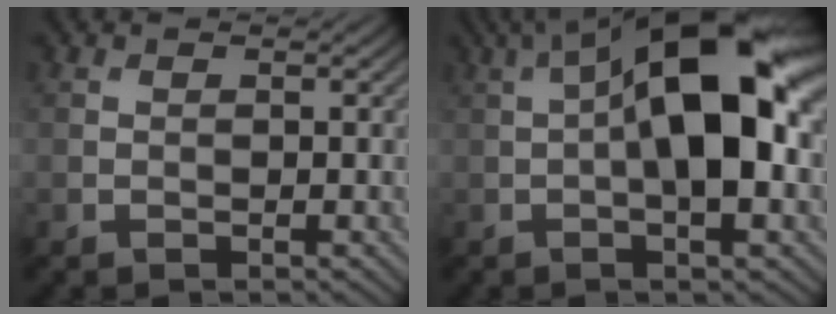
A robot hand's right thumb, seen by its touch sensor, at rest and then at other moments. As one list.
[{"total": 15.5, "force": [1.7, 6.1, 14.2], "torque": [-0.228, 0.031, 0.012]}]